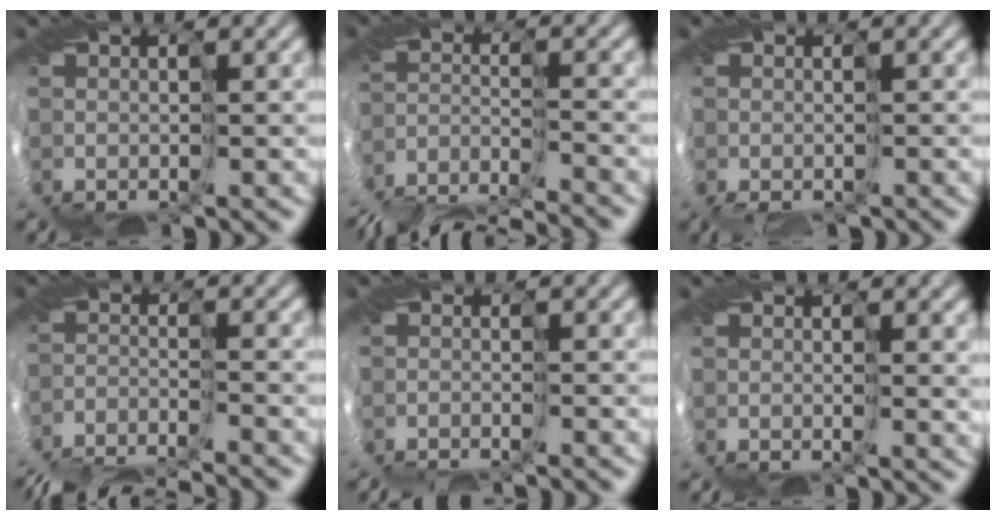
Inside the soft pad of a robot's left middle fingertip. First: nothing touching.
{"total": 12.1, "force": [-12.0, 0.7, 1.4], "torque": [-0.049, -0.040, -0.176]}
{"total": 2.8, "force": [-2.7, -0.1, -0.5], "torque": [-0.002, -0.028, -0.029]}
{"total": 10.9, "force": [-10.8, 0.4, 1.1], "torque": [-0.040, -0.040, -0.160]}
{"total": 4.6, "force": [-4.1, -1.5, -1.5], "torque": [0.002, -0.018, -0.049]}
{"total": 1.9, "force": [0.6, 0.6, 1.7], "torque": [-0.028, 0.001, 0.014]}